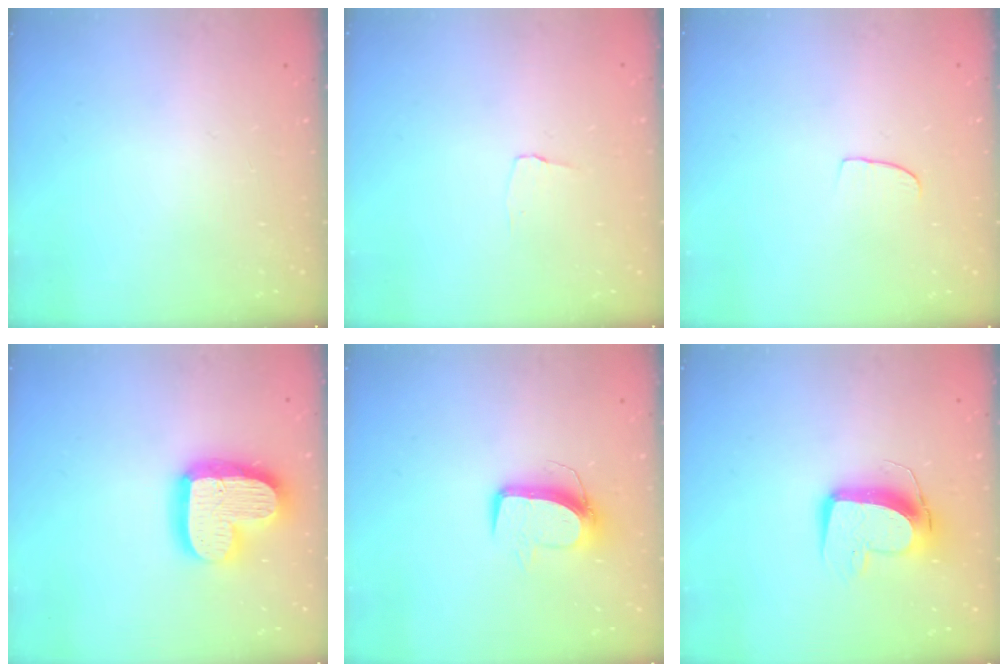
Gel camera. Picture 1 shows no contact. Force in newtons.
{"total": 2.9, "press": 2.8, "slide": 0.3}
{"total": 3.7, "press": 3.7, "slide": 0.3}
{"total": 19.2, "press": 19.1, "slide": 1.4}
{"total": 10.0, "press": 10.0, "slide": 0.3}
{"total": 11.8, "press": 11.7, "slide": 1.1}